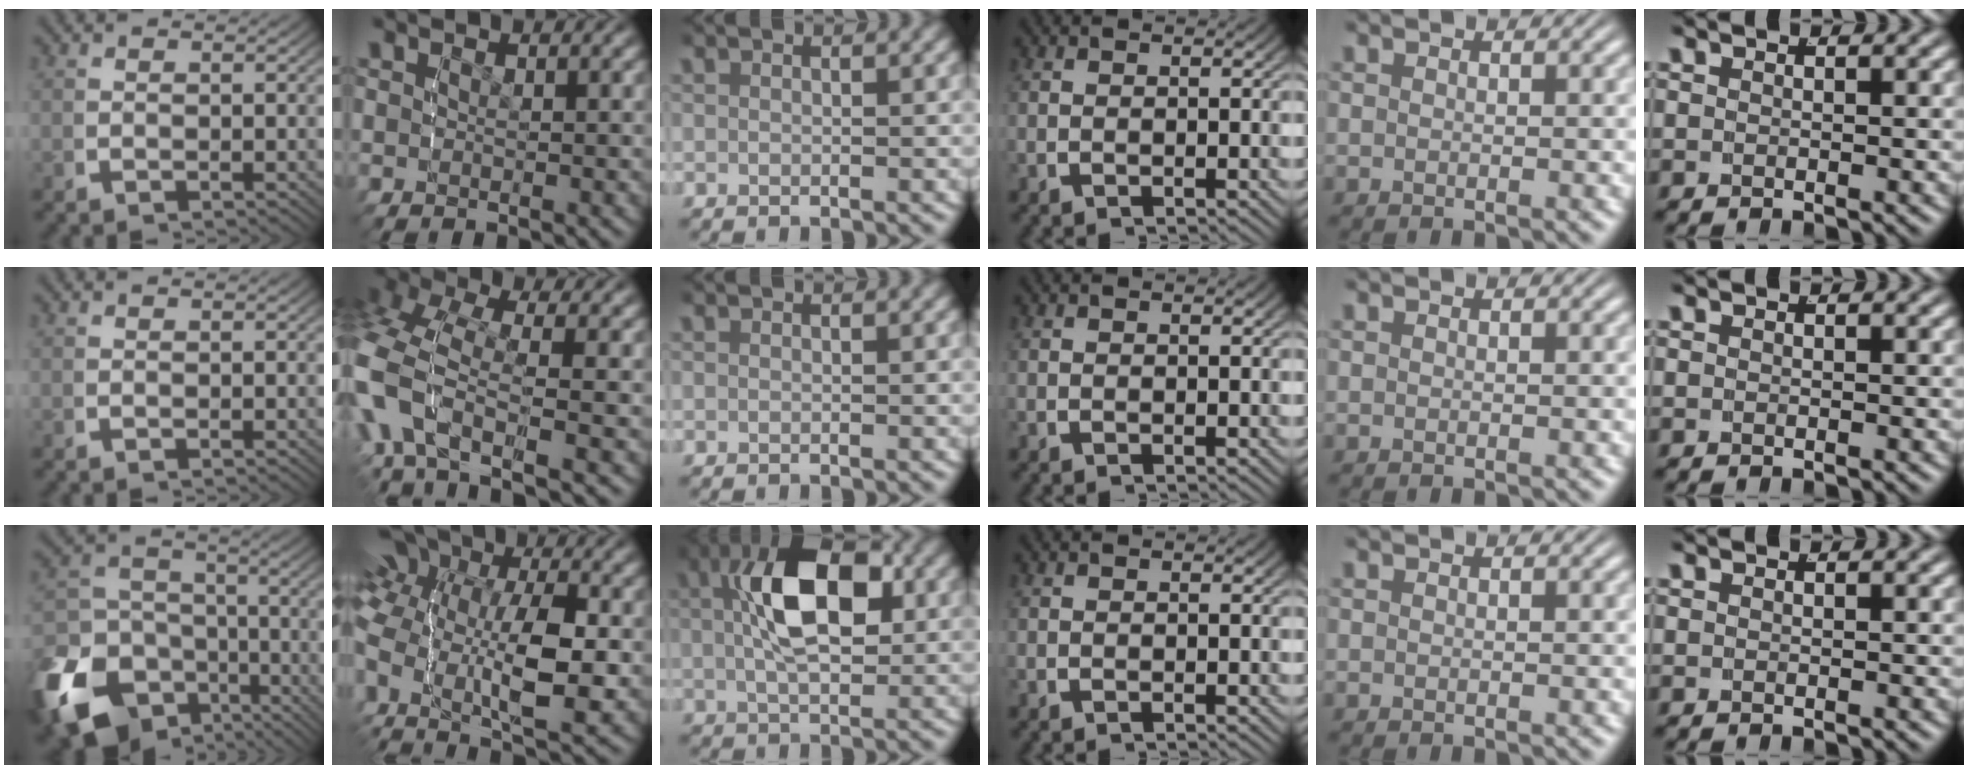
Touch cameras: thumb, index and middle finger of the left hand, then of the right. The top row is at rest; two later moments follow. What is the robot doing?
{"motion": "lift_and_place", "object": "bottle cap"}